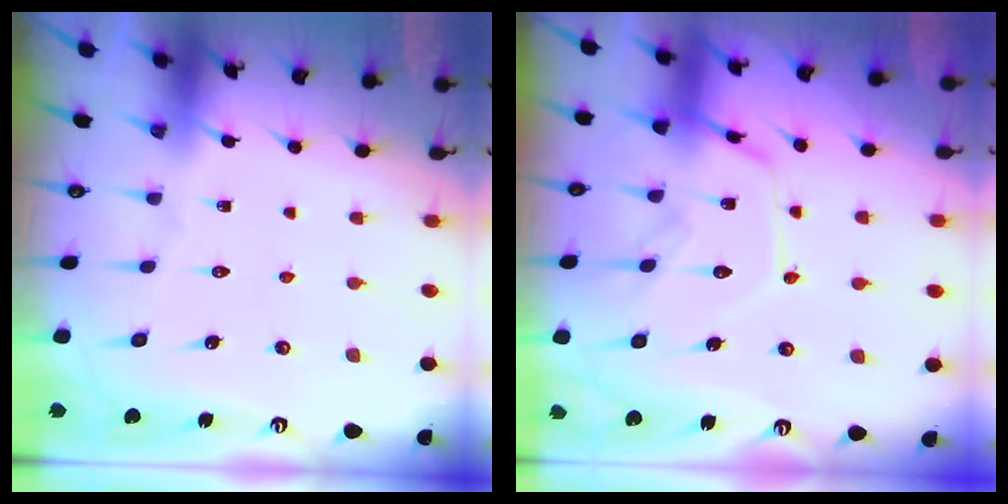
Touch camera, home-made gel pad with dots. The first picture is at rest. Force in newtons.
{"total": 13.8, "press": 13.8, "slide": 1.2}